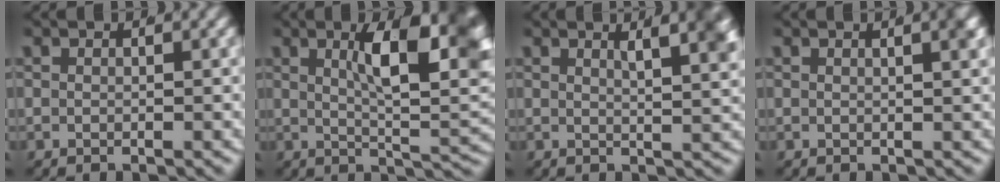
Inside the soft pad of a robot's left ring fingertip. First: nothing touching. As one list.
[{"total": 10.6, "force": [2.2, 3.3, 9.8], "torque": [-0.107, -0.002, 0.039]}, {"total": 5.2, "force": [2.2, 1.1, 4.5], "torque": [-0.042, -0.001, 0.036]}, {"total": 1.8, "force": [0.8, -0.1, 1.6], "torque": [-0.011, 0.004, 0.011]}]